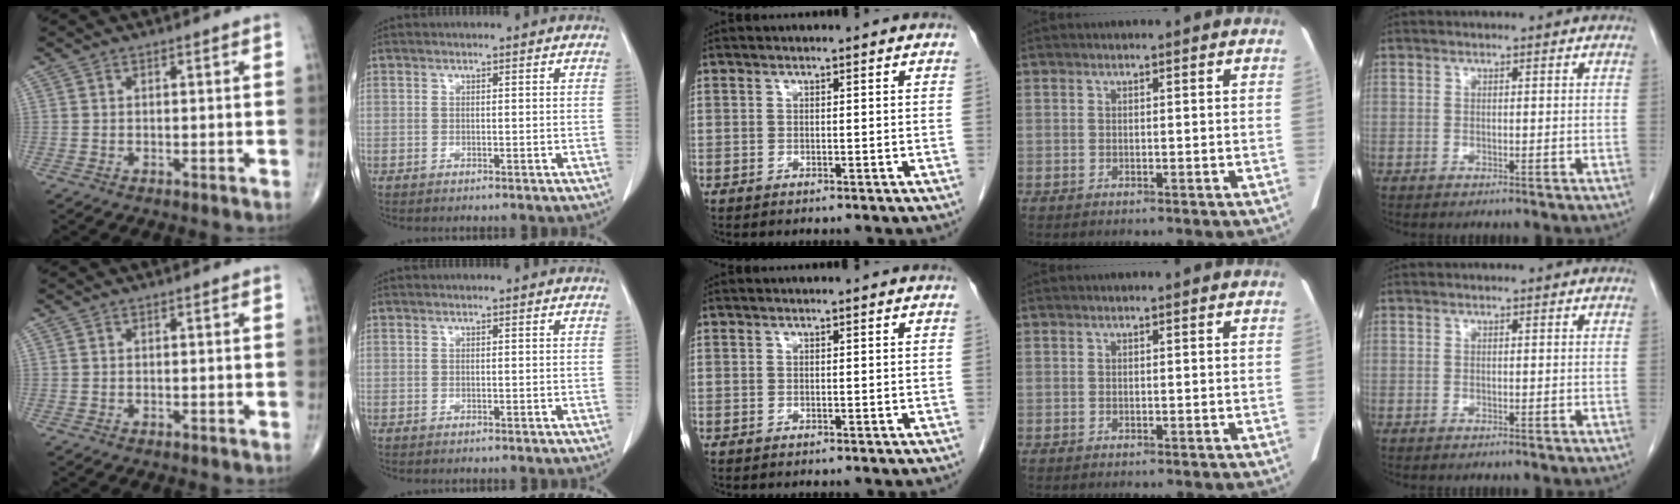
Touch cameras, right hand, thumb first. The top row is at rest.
{}